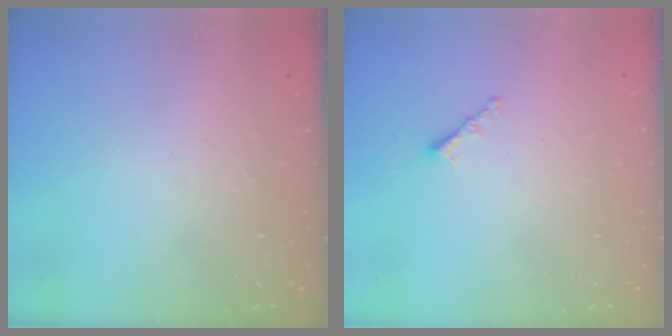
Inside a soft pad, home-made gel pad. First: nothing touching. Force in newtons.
{"total": 1.2, "press": 1.1, "slide": 0.5}